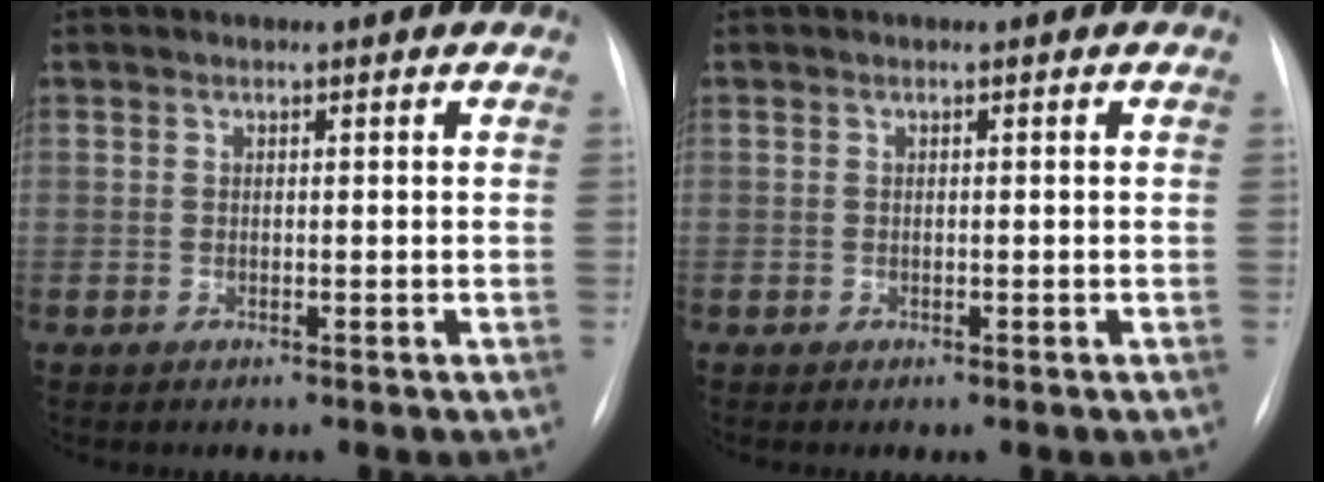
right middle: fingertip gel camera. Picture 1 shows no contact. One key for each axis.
{"total": 0.0}